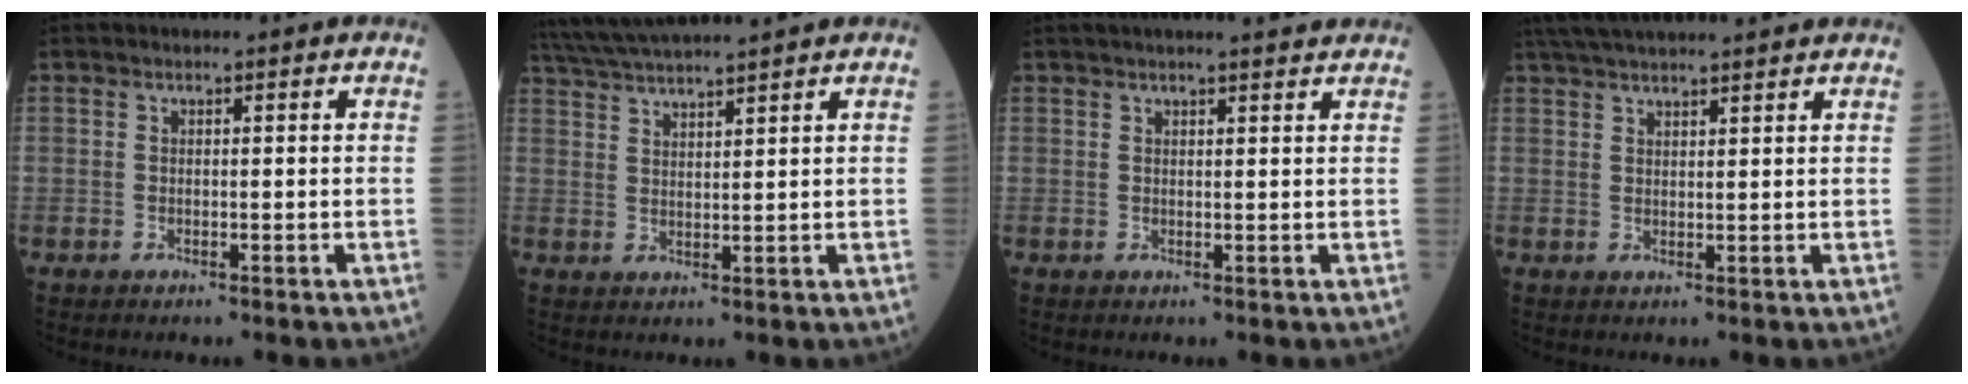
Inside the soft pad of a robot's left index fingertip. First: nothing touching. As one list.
[{"total": 9.4, "force": [8.5, -1.2, 3.9], "torque": [-0.073, 0.025, 0.144]}, {"total": 6.7, "force": [6.0, 0.2, 3.0], "torque": [-0.040, 0.020, 0.071]}, {"total": 12.4, "force": [11.1, 0.5, 5.5], "torque": [-0.098, 0.037, 0.165]}]